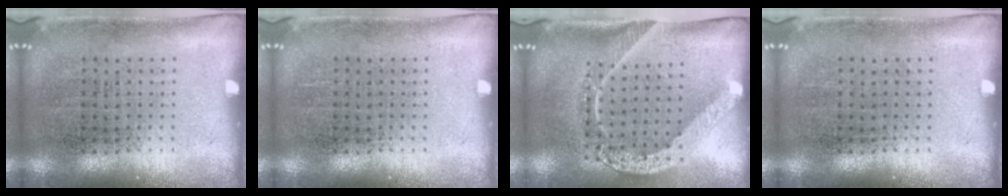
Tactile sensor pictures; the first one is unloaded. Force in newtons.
{"total": 0.0}
{"total": 2.0, "press": 1.5, "slide": 1.3}
{"total": 0.0}